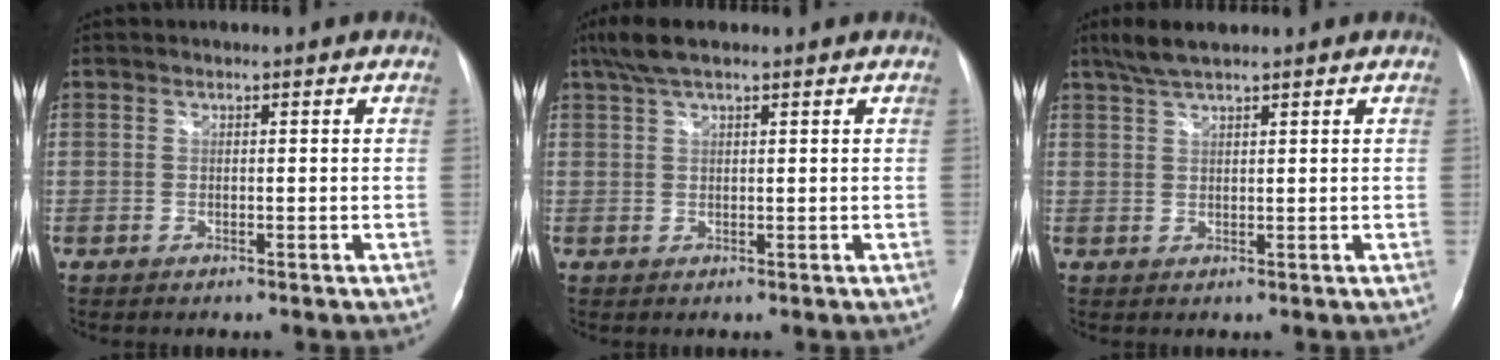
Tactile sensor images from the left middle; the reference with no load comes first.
{"total": 4.8, "force": [3.5, 1.0, 3.1], "torque": [-0.071, 0.023, 0.067]}
{"total": 4.2, "force": [3.4, 0.4, 2.4], "torque": [-0.057, 0.011, 0.067]}